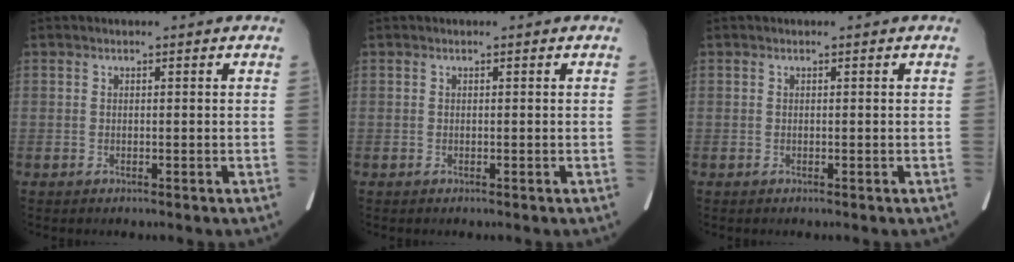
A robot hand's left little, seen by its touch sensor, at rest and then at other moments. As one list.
[{"total": 0.0}, {"total": 0.0}]